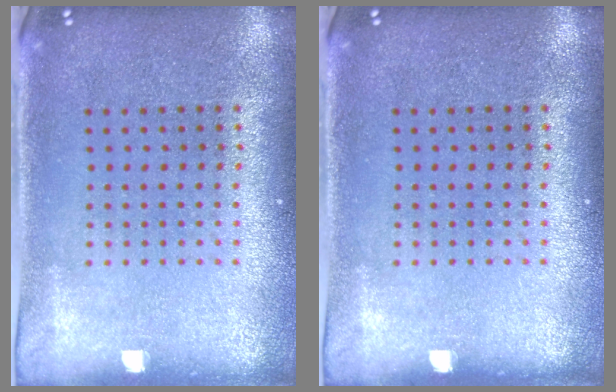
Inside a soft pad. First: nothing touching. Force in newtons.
{"total": 0.0}